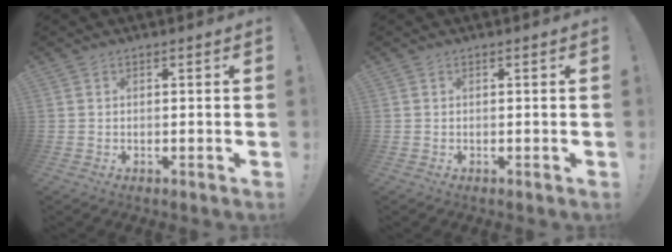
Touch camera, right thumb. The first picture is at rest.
{"total": 0.0}